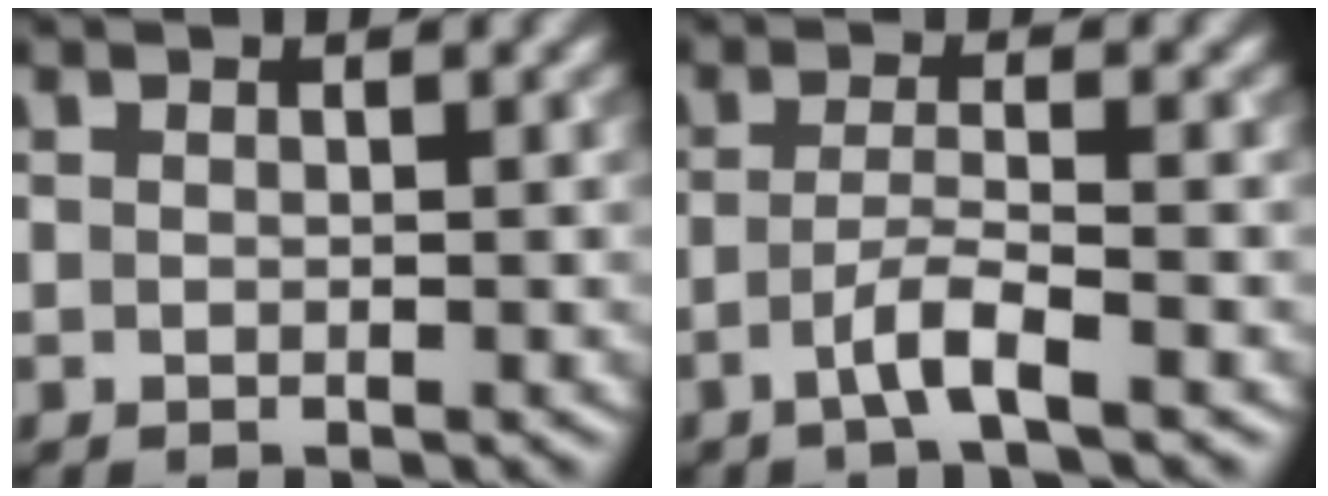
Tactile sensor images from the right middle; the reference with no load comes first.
{"total": 2.8, "force": [-1.4, 0.4, 2.4], "torque": [-0.042, 0.006, -0.034]}